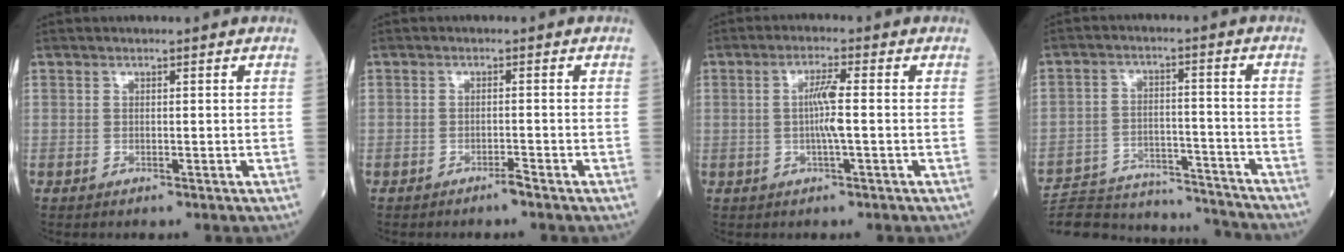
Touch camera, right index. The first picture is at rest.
{"total": 1.4, "force": [-1.2, -0.1, 0.9], "torque": [-0.016, 0.000, -0.021]}
{"total": 4.4, "force": [-0.2, -0.1, 4.4], "torque": [-0.085, 0.000, -0.005]}
{"total": 20.1, "force": [-19.4, 3.1, 4.3], "torque": [-0.103, 0.002, -0.280]}